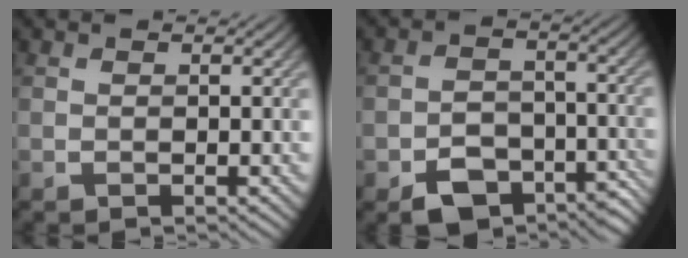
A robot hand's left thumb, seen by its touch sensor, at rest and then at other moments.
{"total": 7.7, "force": [-4.8, 4.8, 3.7], "torque": [-0.059, -0.019, -0.083]}